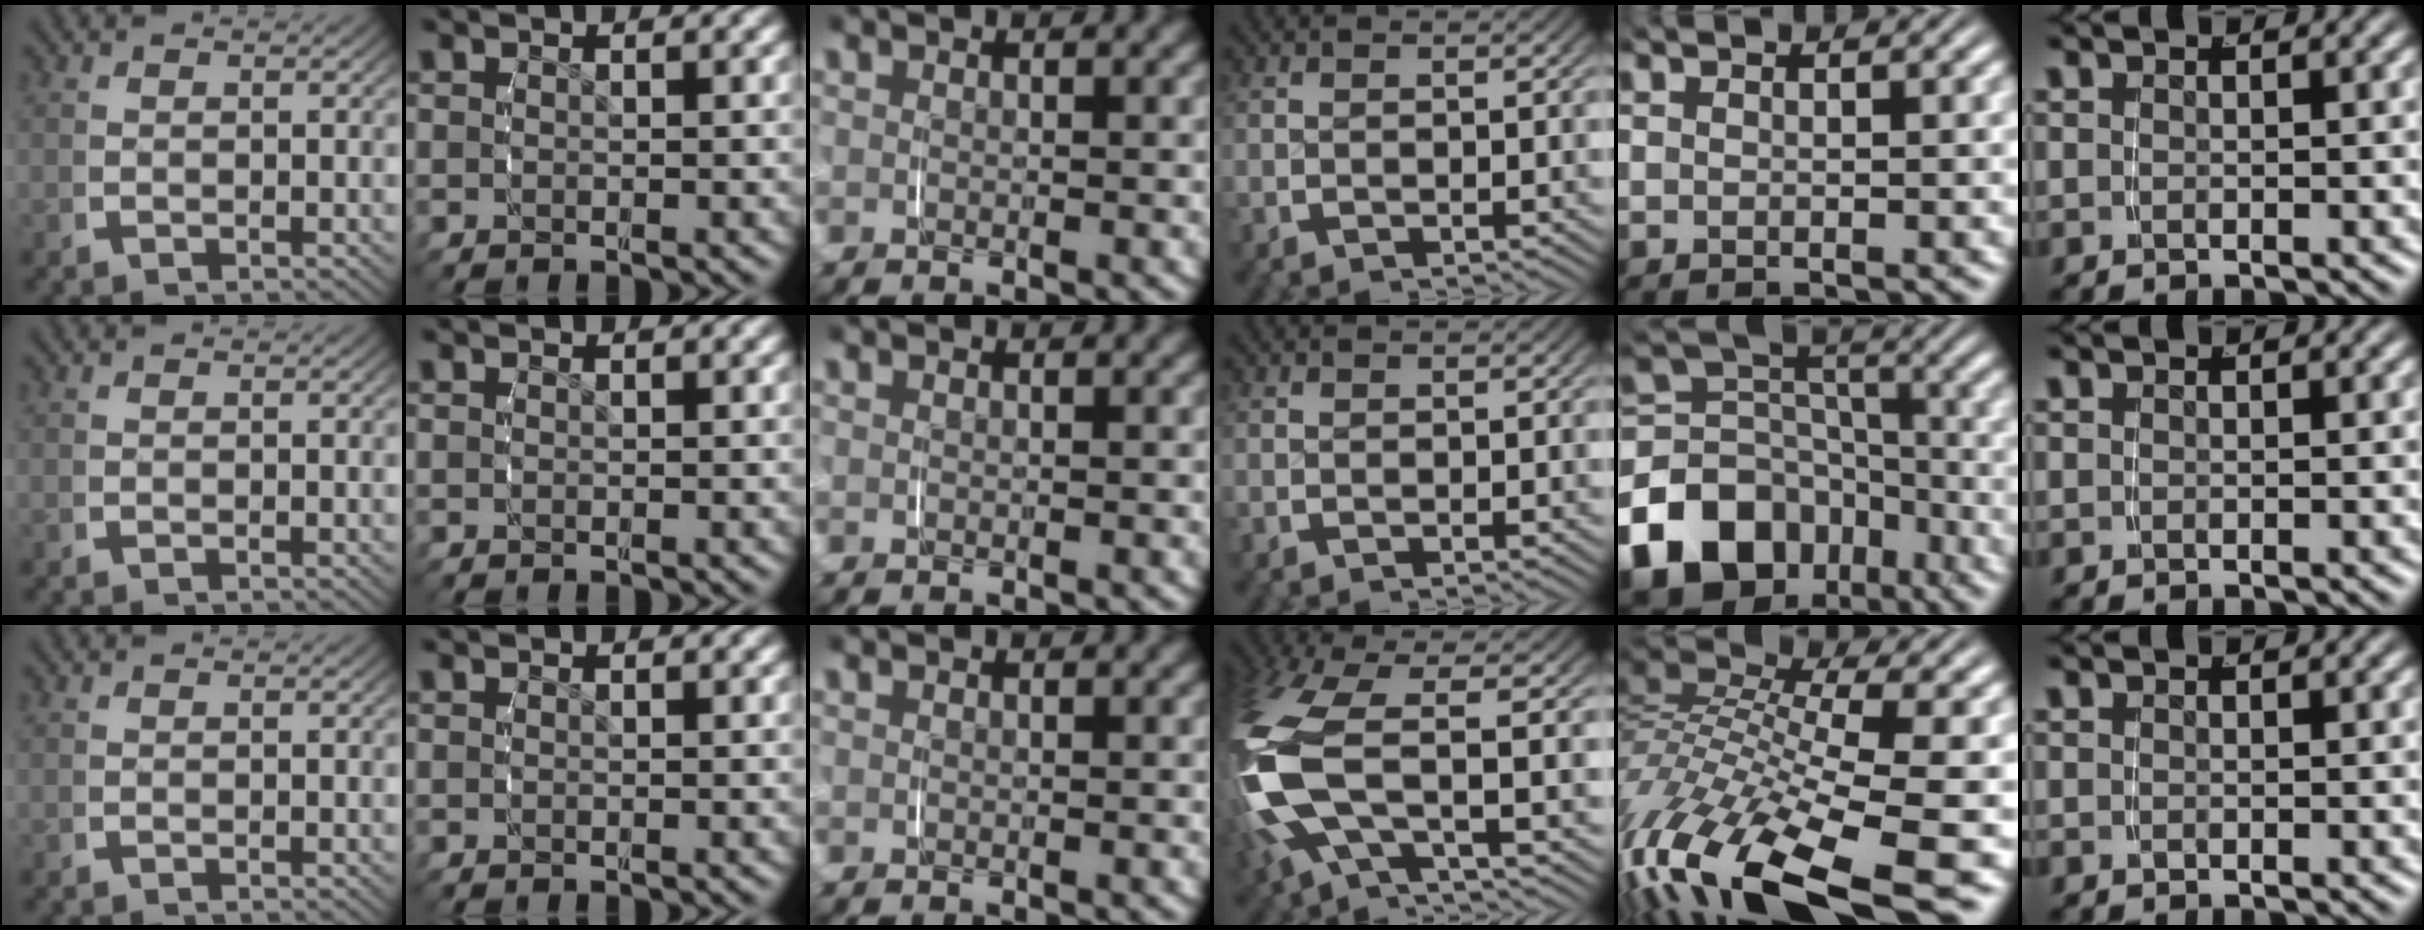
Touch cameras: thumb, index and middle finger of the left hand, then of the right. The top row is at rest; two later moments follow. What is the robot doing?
{"motion": "grasp_and_lifting", "object": "pencil case"}